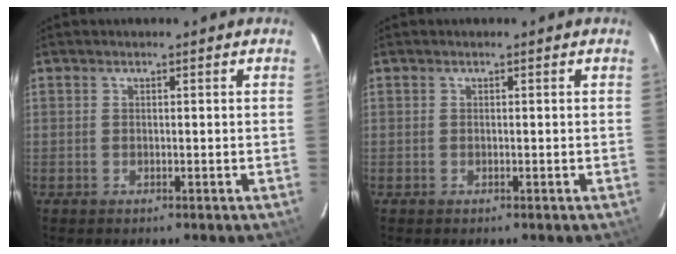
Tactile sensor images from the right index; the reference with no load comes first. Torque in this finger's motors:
{"motor_torque": [0.00, 0.00, 0.00, 0.00]}